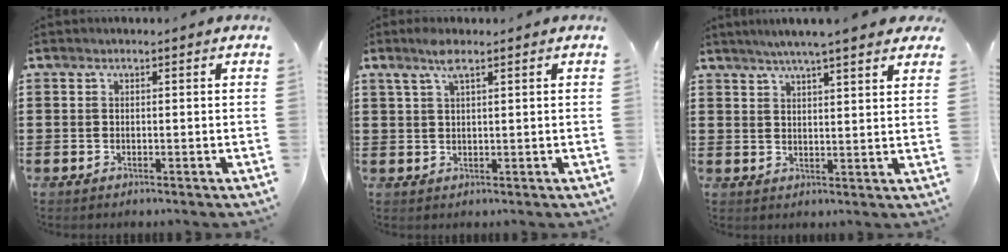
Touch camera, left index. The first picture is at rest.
{"total": 3.2, "force": [2.1, 0.7, 2.3], "torque": [-0.052, 0.005, 0.036]}
{"total": 4.6, "force": [3.9, 0.2, 2.4], "torque": [-0.057, -0.005, 0.067]}